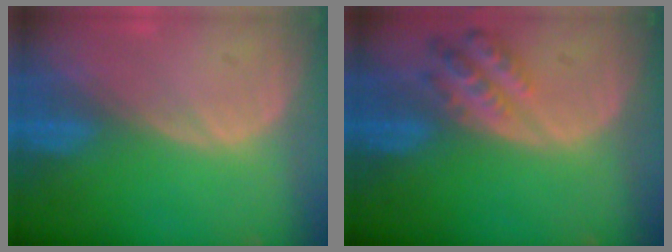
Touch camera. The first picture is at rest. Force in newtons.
{"total": 5.1, "press": 4.8, "slide": 1.6}